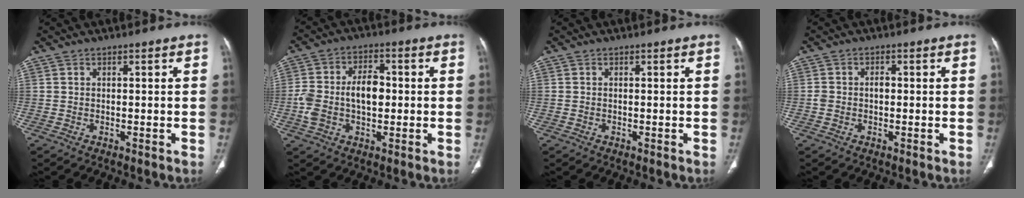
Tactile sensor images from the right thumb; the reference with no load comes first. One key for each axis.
{"total": 10.4, "fx": -0.5, "fy": 6.3, "fz": 8.2, "tx": -0.154, "ty": 0.026, "tz": -0.008}
{"total": 0.0}
{"total": 2.2, "fx": -0.2, "fy": 1.5, "fz": 1.5, "tx": -0.026, "ty": 0.008, "tz": -0.004}